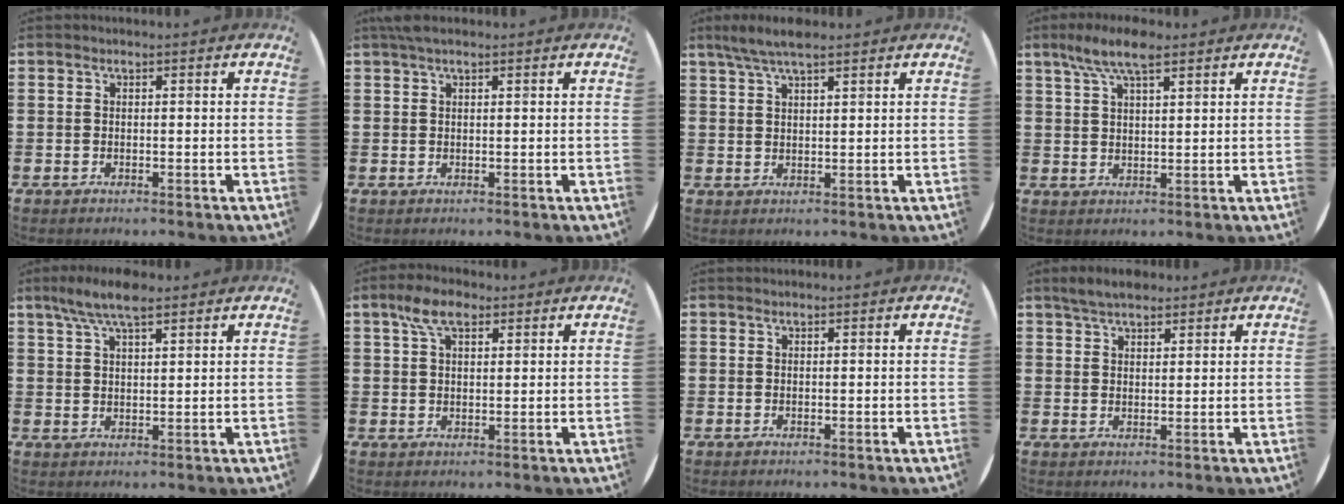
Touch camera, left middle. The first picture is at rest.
{"total": 1.4, "force": [1.1, 0.3, 0.8], "torque": [-0.018, 0.003, 0.021]}
{"total": 4.3, "force": [3.4, 0.8, 2.5], "torque": [-0.055, 0.002, 0.061]}
{"total": 6.6, "force": [4.5, 2.0, 4.4], "torque": [-0.087, -0.001, 0.079]}
{"total": 6.1, "force": [4.5, 1.6, 3.7], "torque": [-0.081, 0.000, 0.081]}
{"total": 5.2, "force": [3.3, 2.4, 3.2], "torque": [-0.063, 0.007, 0.058]}
{"total": 0.0}
{"total": 3.5, "force": [3.1, 1.1, 1.1], "torque": [-0.019, -0.003, 0.057]}